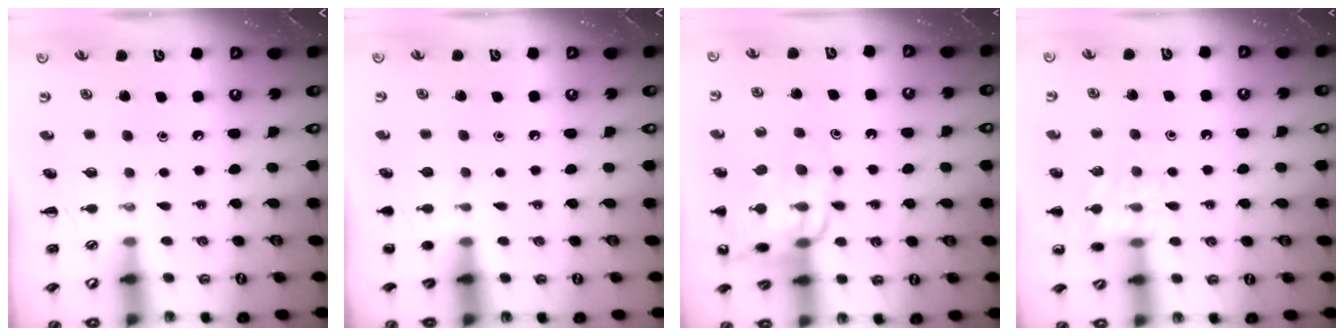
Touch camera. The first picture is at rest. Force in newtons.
{"total": 1.1, "press": 1.1, "slide": 0.2}
{"total": 17.4, "press": 17.2, "slide": 2.9}
{"total": 12.7, "press": 12.7, "slide": 0.7}